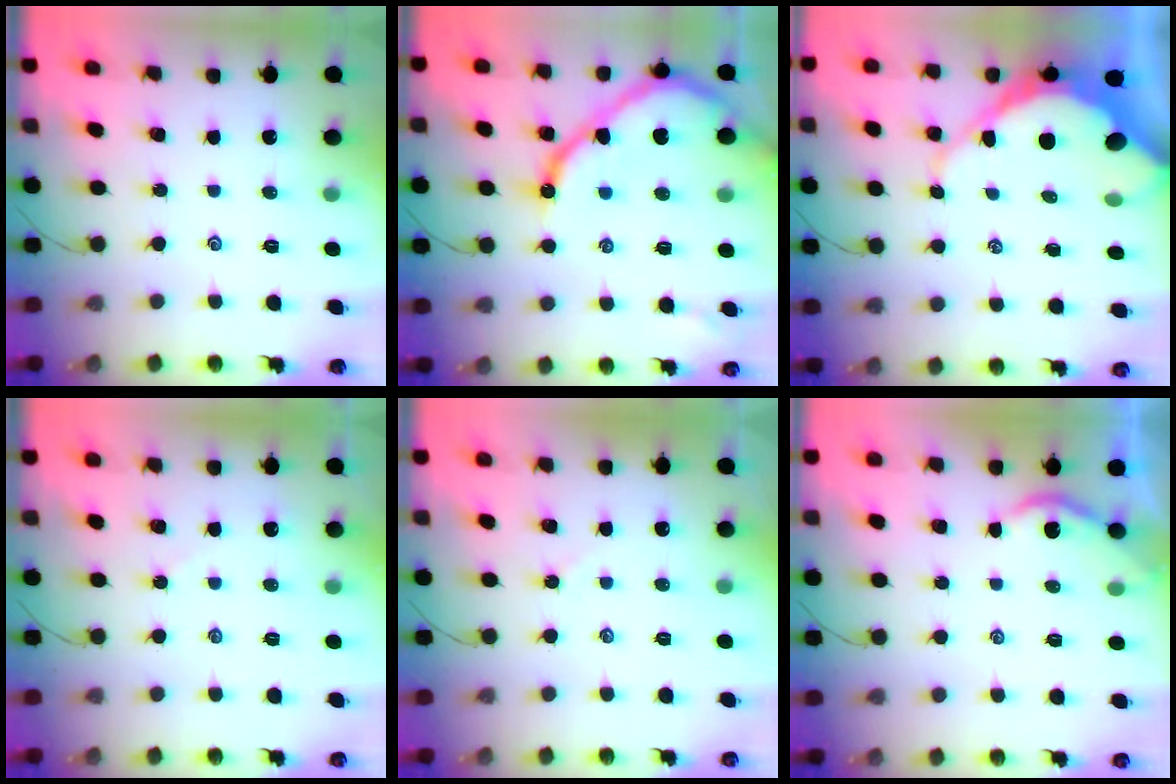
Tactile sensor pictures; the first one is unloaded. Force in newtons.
{"total": 14.5, "press": 14.4, "slide": 1.5}
{"total": 12.8, "press": 12.8, "slide": 1.2}
{"total": 2.4, "press": 2.4, "slide": 0.3}
{"total": 1.7, "press": 1.7, "slide": 0.3}
{"total": 2.7, "press": 2.7, "slide": 0.2}